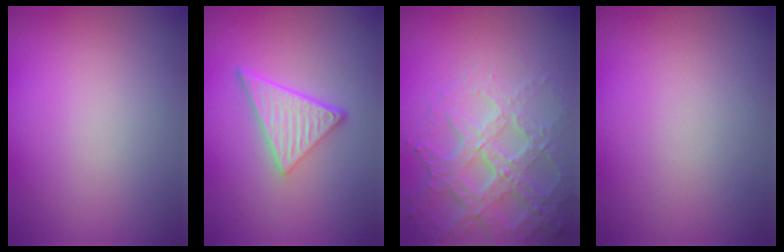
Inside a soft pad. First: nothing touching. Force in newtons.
{"total": 4.8, "press": 3.3, "slide": 3.4}
{"total": 6.7, "press": 4.9, "slide": 4.5}
{"total": 0.0}